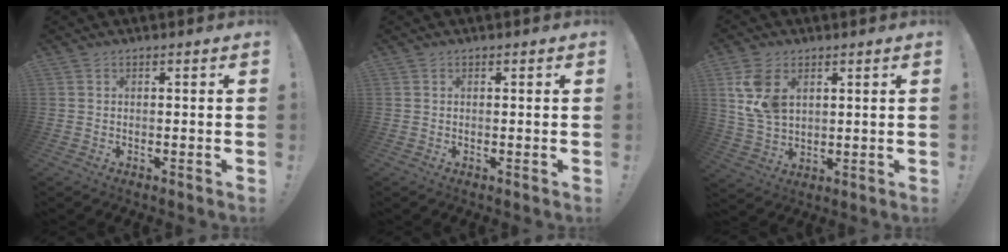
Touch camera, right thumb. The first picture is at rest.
{"total": 0.0}
{"total": 10.7, "force": [4.4, 7.0, 6.8], "torque": [-0.116, -0.013, 0.084]}